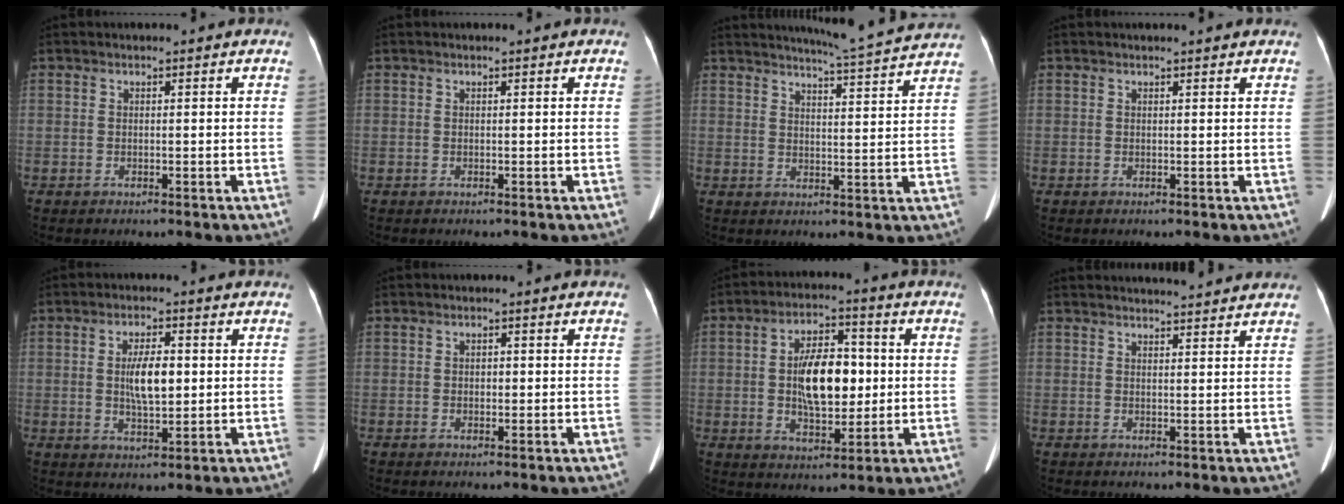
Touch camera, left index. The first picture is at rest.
{"total": 0.0}
{"total": 10.9, "force": [10.3, -1.5, 3.2], "torque": [-0.063, -0.014, 0.130]}
{"total": 2.6, "force": [2.4, 0.1, 0.8], "torque": [-0.013, 0.012, 0.024]}
{"total": 6.0, "force": [0.5, 2.0, 5.7], "torque": [-0.108, 0.006, 0.010]}
{"total": 1.1, "force": [-0.1, 0.8, 0.8], "torque": [-0.014, 0.002, -0.001]}
{"total": 10.7, "force": [0.2, 5.0, 9.5], "torque": [-0.174, 0.014, 0.008]}
{"total": 6.9, "force": [6.6, 0.1, 1.9], "torque": [-0.028, 0.018, 0.074]}